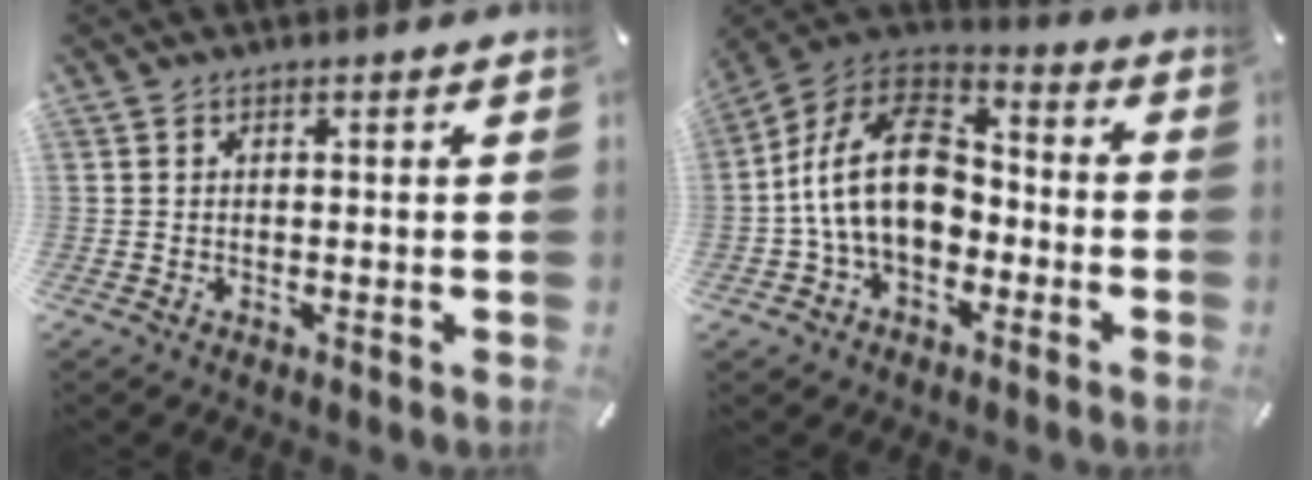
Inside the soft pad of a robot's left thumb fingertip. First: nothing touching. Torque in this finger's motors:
{"motor_torque": [0.55, 1.70, 2.15, 0.62, 0.28]}